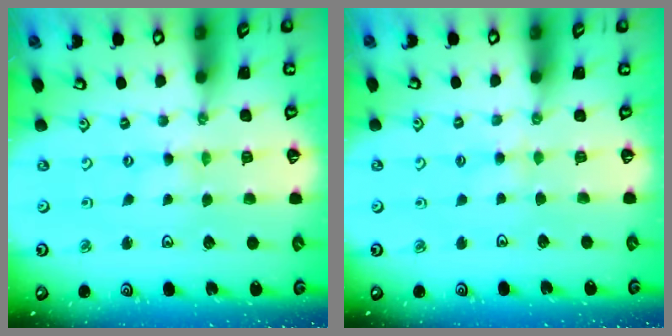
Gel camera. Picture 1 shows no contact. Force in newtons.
{"total": 2.8, "press": 2.7, "slide": 0.5}